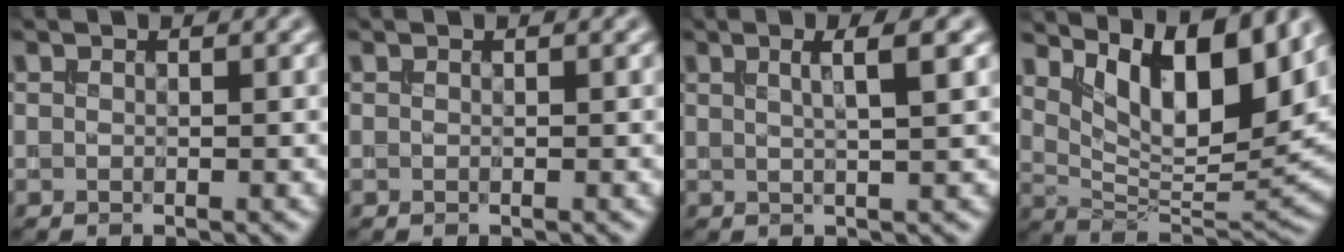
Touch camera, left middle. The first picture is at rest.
{"total": 0.0}
{"total": 3.2, "force": [1.1, 0.8, 2.9], "torque": [-0.025, 0.008, 0.013]}
{"total": 10.0, "force": [5.3, 3.8, 7.6], "torque": [-0.117, -0.014, 0.095]}